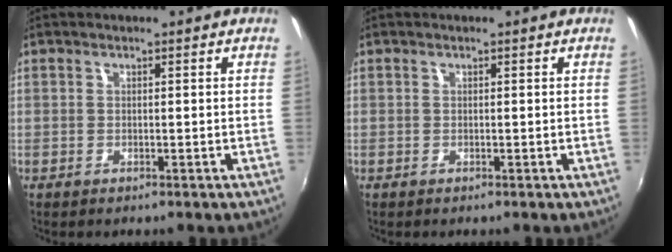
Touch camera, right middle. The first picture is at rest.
{"total": 0.0}